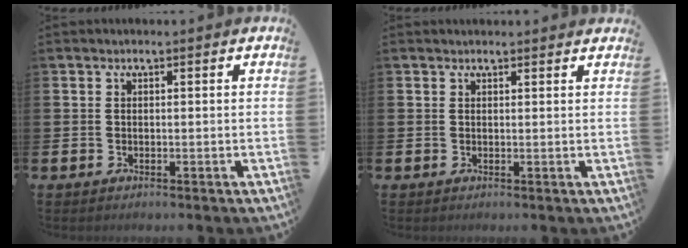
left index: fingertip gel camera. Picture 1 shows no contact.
{"total": 0.6, "force": [0.6, 0.1, 0.1], "torque": [0.006, -0.001, 0.010]}